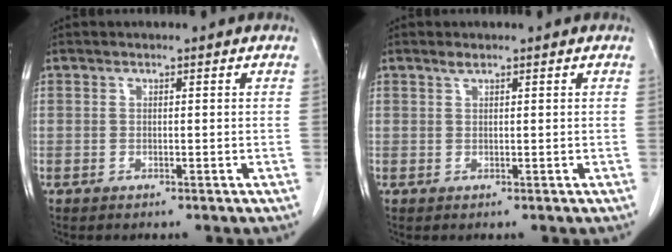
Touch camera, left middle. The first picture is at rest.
{"total": 0.7, "force": [0.6, 0.0, 0.4], "torque": [-0.012, 0.001, 0.014]}